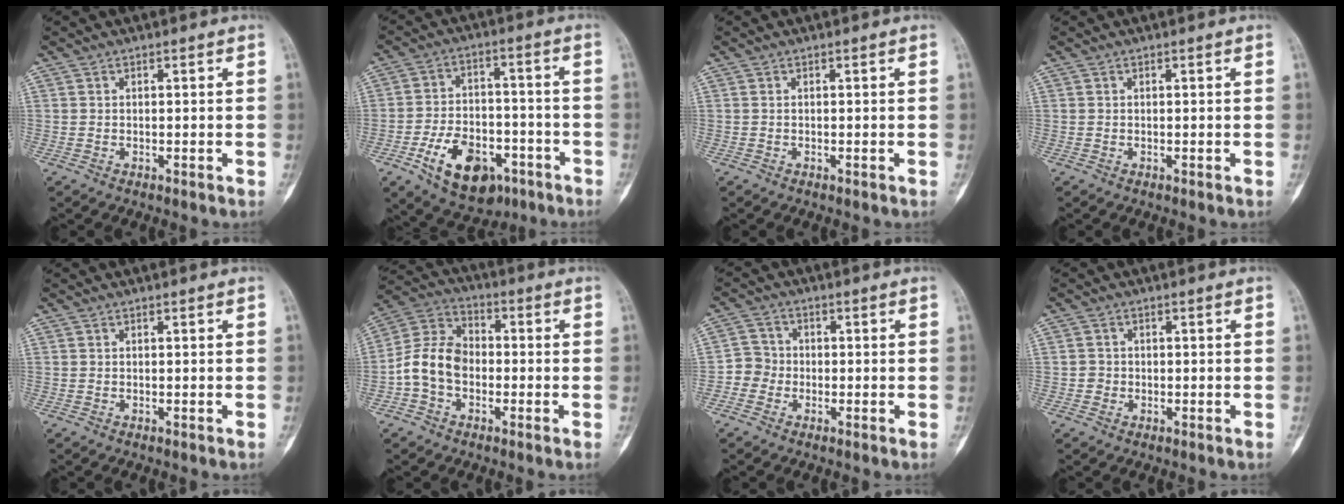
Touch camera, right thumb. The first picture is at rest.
{"total": 14.6, "force": [-6.9, 8.8, 9.4], "torque": [-0.131, 0.034, -0.101]}
{"total": 0.0}
{"total": 0.0}
{"total": 0.0}
{"total": 10.4, "force": [-2.2, 7.7, 6.6], "torque": [-0.114, 0.037, -0.055]}
{"total": 3.9, "force": [-1.5, 3.6, 0.6], "torque": [0.015, 0.012, -0.042]}
{"total": 1.5, "force": [-0.3, 1.5, 0.0], "torque": [0.011, 0.007, -0.008]}